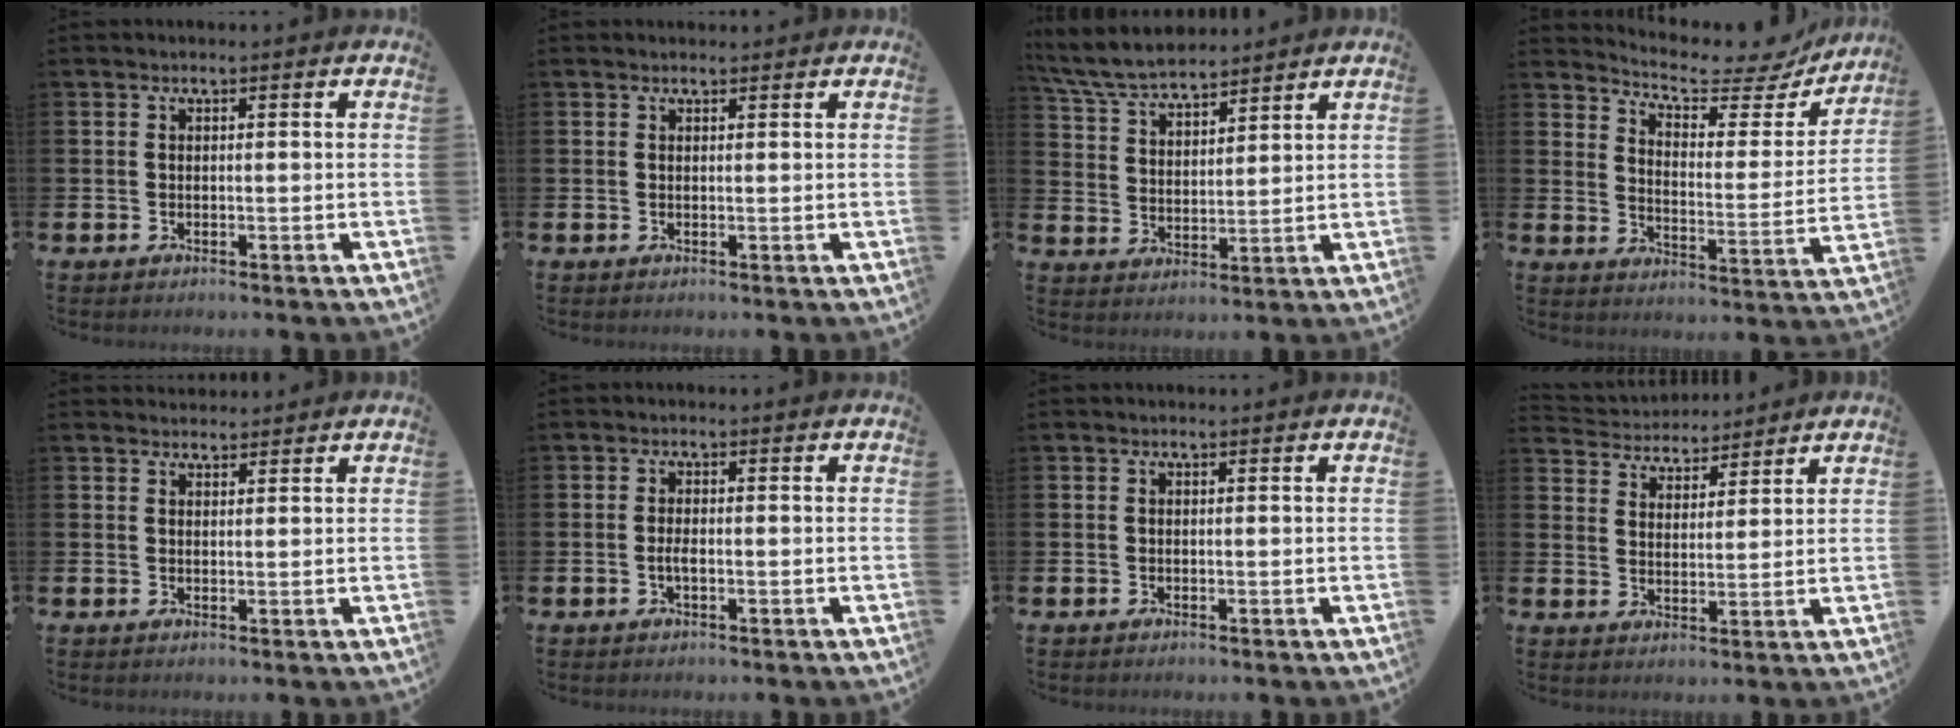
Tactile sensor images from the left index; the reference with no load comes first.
{"total": 0.9, "force": [0.8, 0.3, 0.1], "torque": [0.007, -0.001, 0.013]}
{"total": 7.1, "force": [6.7, 1.5, 1.8], "torque": [-0.065, -0.023, 0.124]}
{"total": 7.3, "force": [6.7, 2.1, 2.2], "torque": [-0.057, -0.056, 0.108]}
{"total": 2.2, "force": [2.2, 0.6, 0.0], "torque": [0.005, -0.009, 0.038]}
{"total": 1.4, "force": [-0.4, 0.5, 1.3], "torque": [-0.021, 0.000, -0.009]}
{"total": 0.0}
{"total": 4.5, "force": [4.3, 1.1, -0.5], "torque": [-0.016, -0.028, 0.076]}